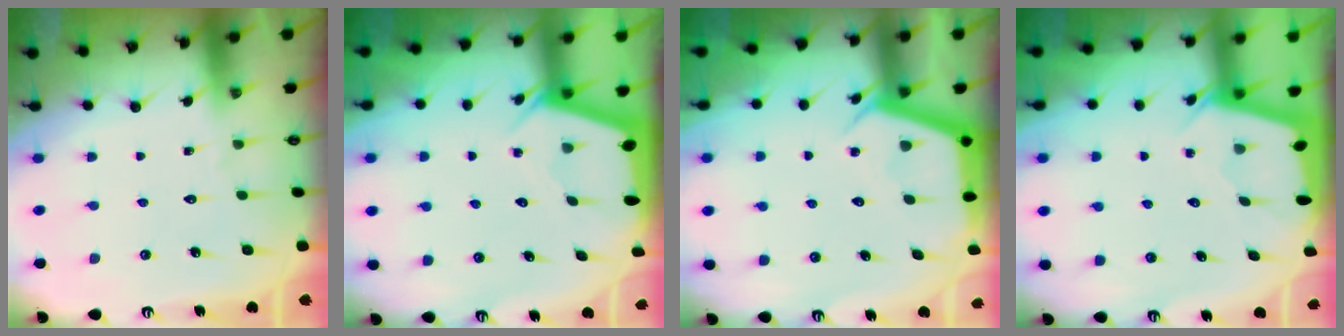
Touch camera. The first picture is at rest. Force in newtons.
{"total": 2.5, "press": 2.5, "slide": 0.3}
{"total": 3.7, "press": 3.6, "slide": 0.4}
{"total": 2.2, "press": 2.2, "slide": 0.3}